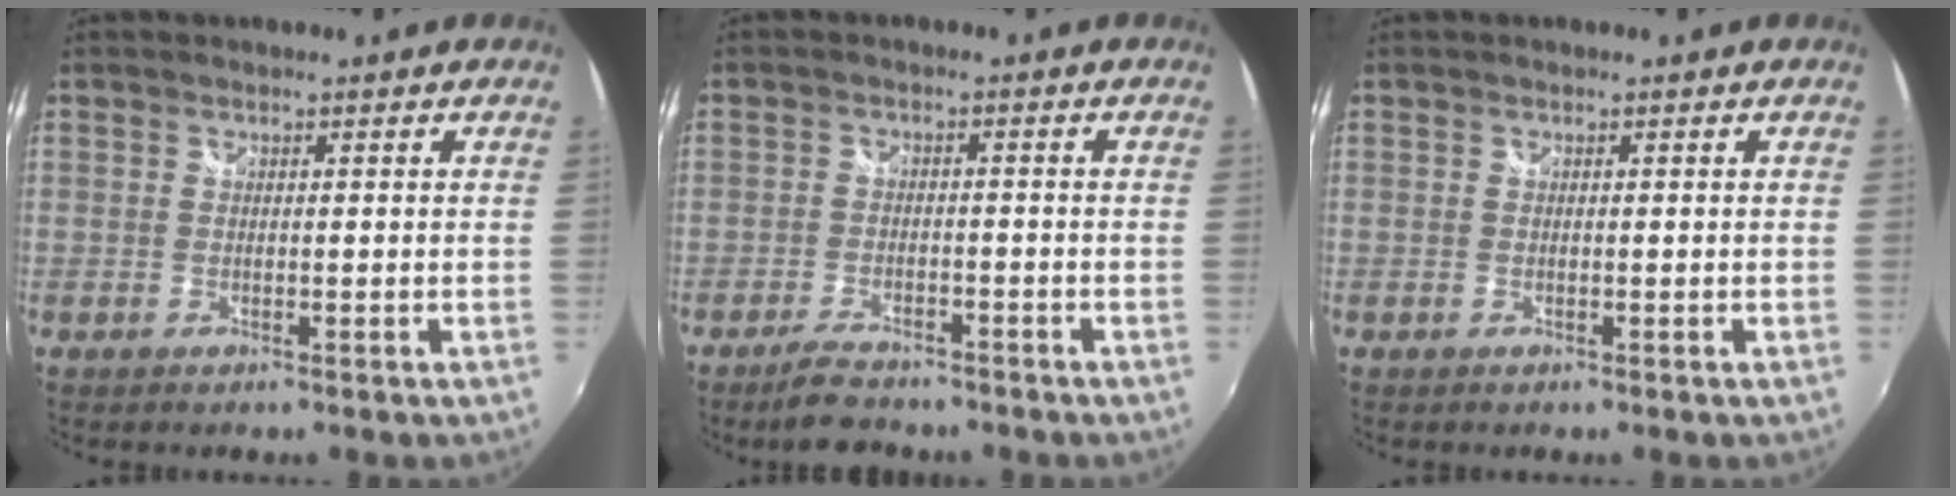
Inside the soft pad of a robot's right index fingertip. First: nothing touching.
{"total": 5.5, "force": [-4.7, 1.9, 2.1], "torque": [-0.060, 0.002, -0.079]}
{"total": 0.0}